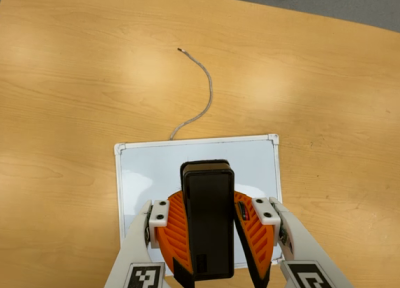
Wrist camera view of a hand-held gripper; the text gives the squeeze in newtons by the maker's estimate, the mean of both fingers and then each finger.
{"total": 7.7, "left": 8.4, "right": 7.0}